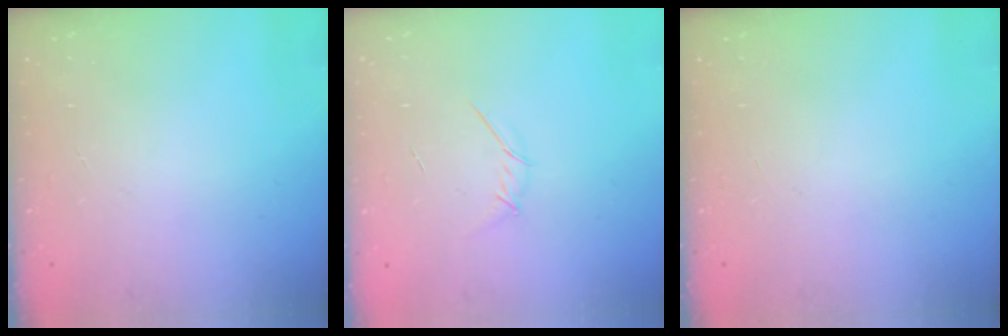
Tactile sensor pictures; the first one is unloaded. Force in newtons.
{"total": 4.2, "press": 4.1, "slide": 1.1}
{"total": 0.0}